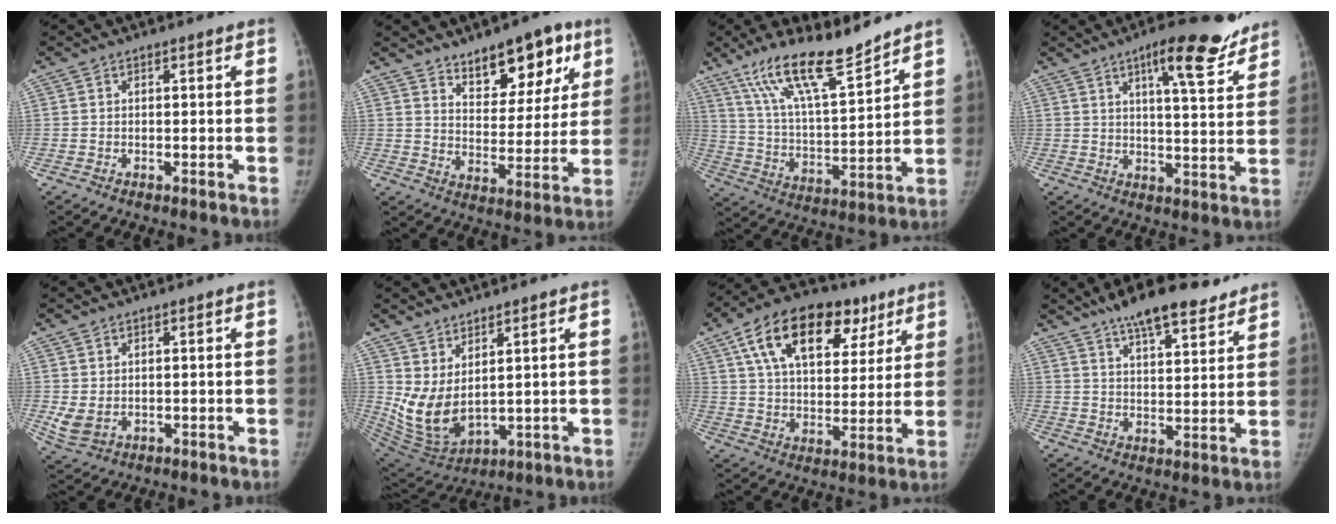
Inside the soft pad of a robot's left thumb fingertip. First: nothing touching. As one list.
[{"total": 13.6, "force": [8.5, 6.8, 8.1], "torque": [-0.061, -0.046, 0.132]}, {"total": 16.4, "force": [12.5, 3.1, 10.1], "torque": [-0.161, -0.070, 0.232]}, {"total": 12.6, "force": [8.5, 3.2, 8.8], "torque": [-0.099, -0.040, 0.122]}, {"total": 4.1, "force": [0.0, 3.1, 2.8], "torque": [-0.054, -0.010, 0.015]}, {"total": 9.9, "force": [3.4, 4.9, 7.9], "torque": [-0.149, -0.033, 0.091]}, {"total": 22.0, "force": [10.9, 12.5, 14.5], "torque": [-0.206, -0.001, 0.178]}, {"total": 14.4, "force": [10.8, 4.4, 8.4], "torque": [-0.104, -0.043, 0.170]}]